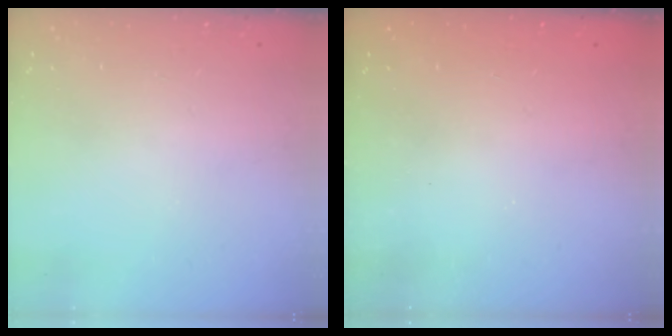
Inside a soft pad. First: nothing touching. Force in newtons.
{"total": 2.6, "press": 2.4, "slide": 0.8}